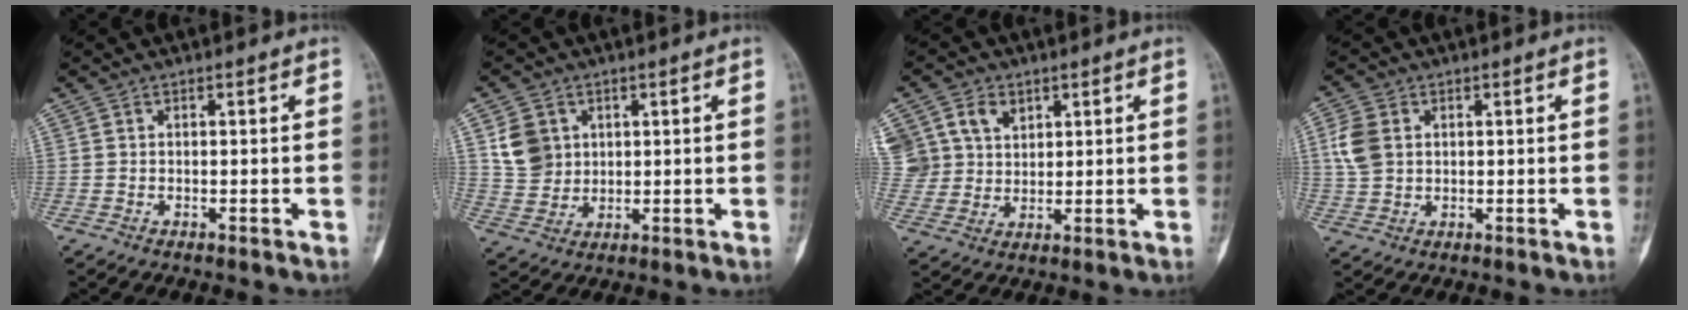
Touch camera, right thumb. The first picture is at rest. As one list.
[{"total": 7.4, "force": [2.5, 6.2, 3.2], "torque": [-0.041, -0.007, 0.057]}, {"total": 12.7, "force": [5.3, 10.4, 5.0], "torque": [-0.099, 0.007, 0.113]}, {"total": 6.2, "force": [1.4, 4.6, 3.9], "torque": [-0.083, 0.002, 0.030]}]